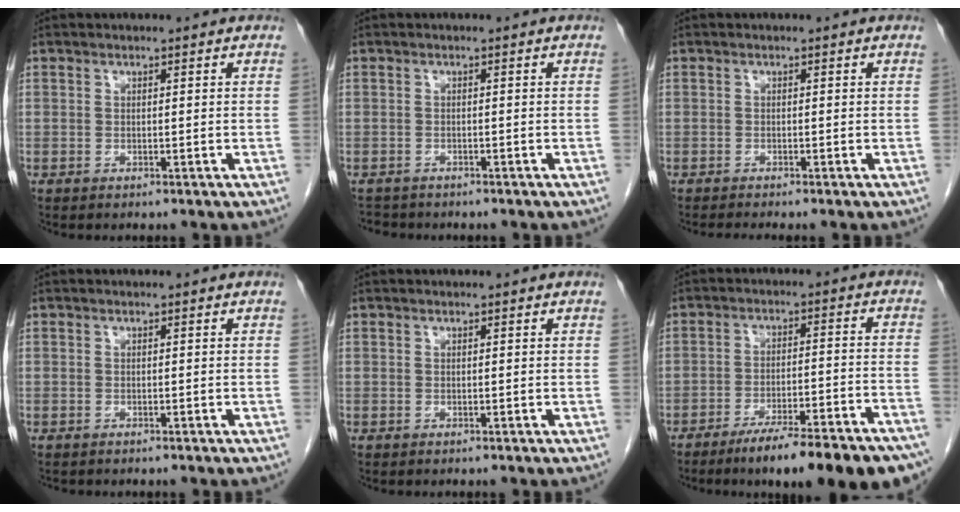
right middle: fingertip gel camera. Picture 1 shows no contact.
{"total": 2.8, "force": [-2.6, 1.1, 0.3], "torque": [-0.010, -0.004, -0.038]}
{"total": 1.6, "force": [-1.4, -0.4, 0.7], "torque": [-0.013, -0.002, -0.025]}
{"total": 0.6, "force": [-0.5, 0.1, 0.2], "torque": [-0.008, -0.001, -0.008]}
{"total": 0.0}
{"total": 20.1, "force": [-16.0, 2.2, 11.9], "torque": [-0.105, 0.005, -0.226]}